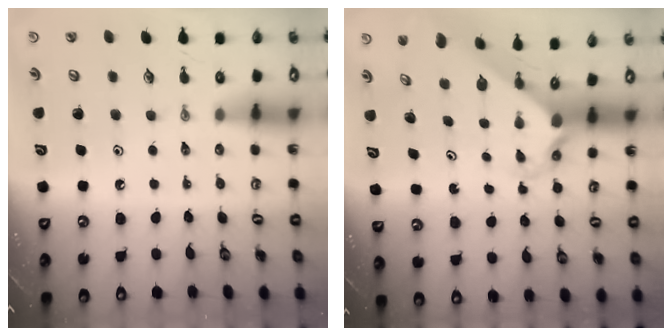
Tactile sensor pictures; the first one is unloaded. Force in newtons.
{"total": 2.4, "press": 2.4, "slide": 0.2}